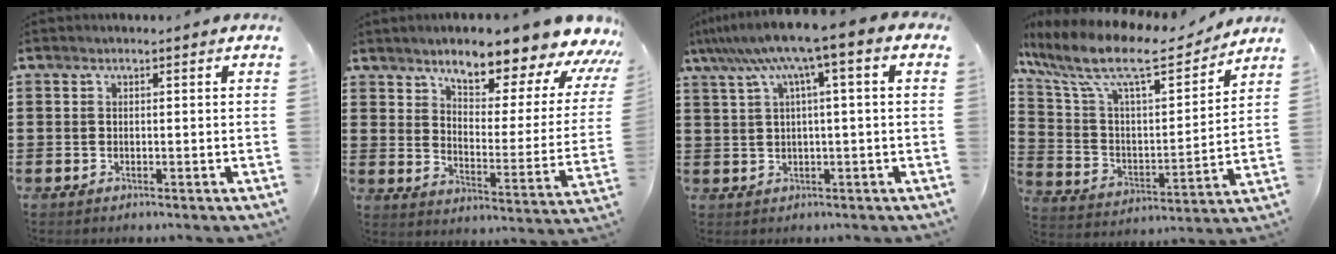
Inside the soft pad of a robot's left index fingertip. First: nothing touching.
{"total": 9.1, "force": [8.2, 1.4, 3.6], "torque": [-0.066, -0.071, 0.134]}
{"total": 8.0, "force": [2.7, 0.2, 7.5], "torque": [-0.155, -0.010, 0.040]}
{"total": 12.6, "force": [9.7, 2.8, 7.6], "torque": [-0.190, -0.055, 0.162]}